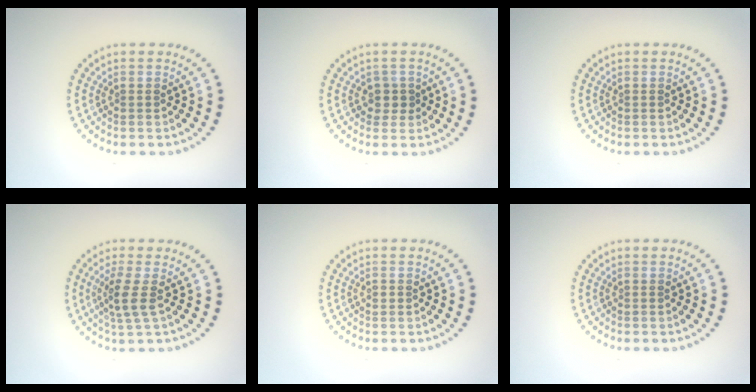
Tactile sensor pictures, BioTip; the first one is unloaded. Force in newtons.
{"total": 1.6, "press": 1.3, "slide": 1.0}
{"total": 0.0}
{"total": 2.5, "press": 1.9, "slide": 1.6}
{"total": 0.7, "press": 0.7, "slide": 0.1}
{"total": 0.0}